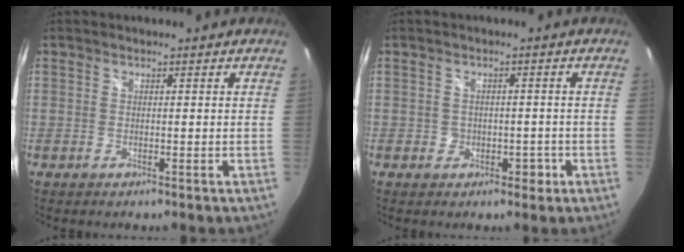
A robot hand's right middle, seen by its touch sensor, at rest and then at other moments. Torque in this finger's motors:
{"motor_torque": [0.30, -0.12, 0.01, 0.00]}